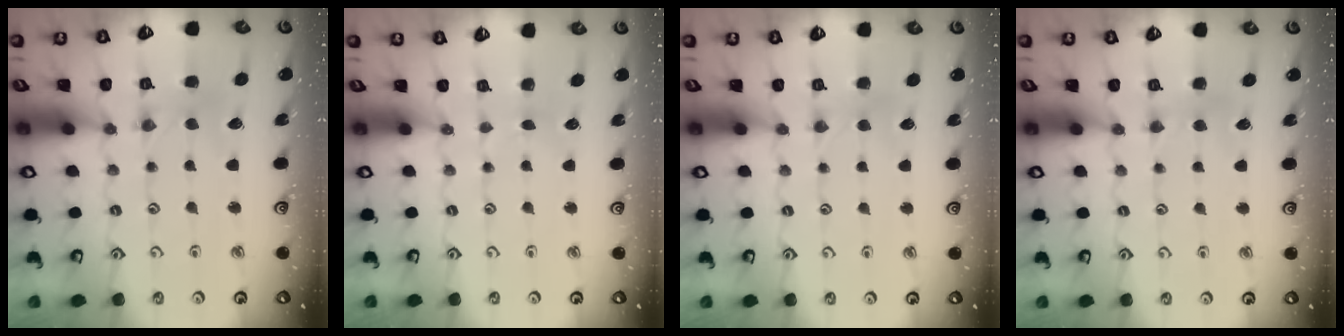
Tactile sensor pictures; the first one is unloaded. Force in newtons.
{"total": 1.0, "press": 0.9, "slide": 0.2}
{"total": 2.0, "press": 2.0, "slide": 0.4}
{"total": 3.6, "press": 3.5, "slide": 0.6}